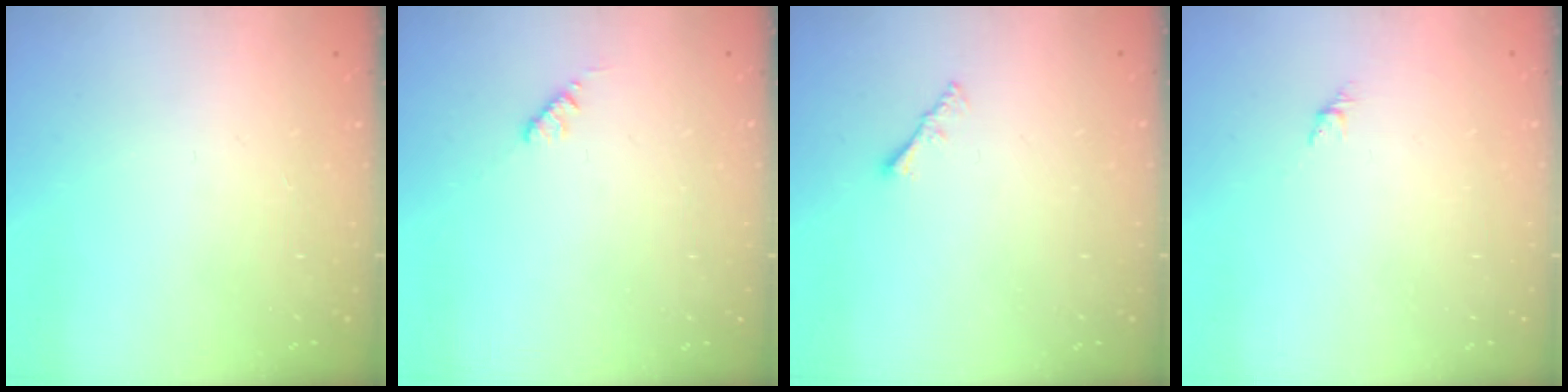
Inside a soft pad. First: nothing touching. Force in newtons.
{"total": 2.8, "press": 2.8, "slide": 0.4}
{"total": 1.6, "press": 1.5, "slide": 0.5}
{"total": 3.0, "press": 2.9, "slide": 0.7}